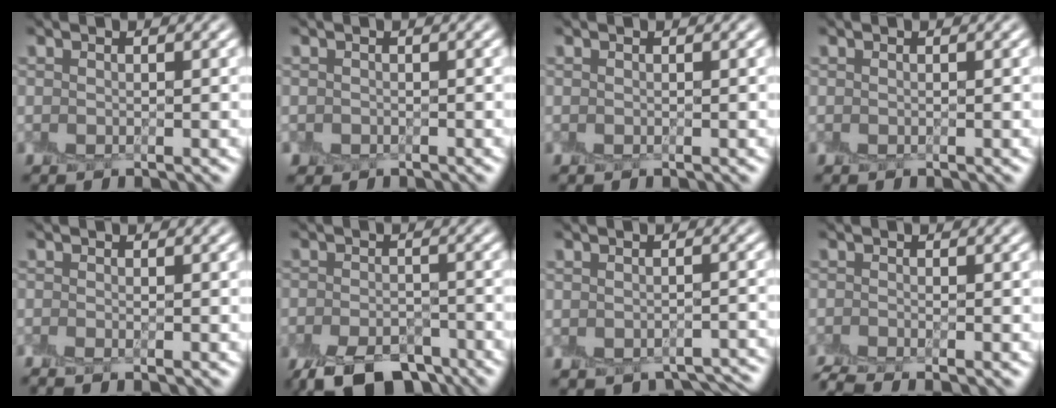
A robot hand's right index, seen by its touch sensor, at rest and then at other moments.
{"total": 1.0, "force": [-0.6, 0.7, 0.0], "torque": [0.008, -0.004, -0.014]}
{"total": 0.0}
{"total": 0.0}
{"total": 0.7, "force": [-0.7, -0.3, 0.2], "torque": [-0.005, -0.007, -0.016]}
{"total": 6.2, "force": [-4.4, 2.8, 3.4], "torque": [-0.054, -0.010, -0.074]}
{"total": 4.4, "force": [-3.7, 1.8, 1.5], "torque": [-0.020, -0.007, -0.042]}
{"total": 2.4, "force": [-2.2, -0.1, 0.9], "torque": [-0.021, -0.006, -0.045]}